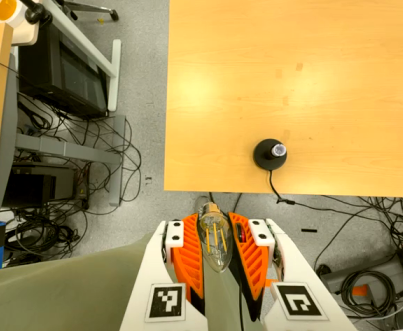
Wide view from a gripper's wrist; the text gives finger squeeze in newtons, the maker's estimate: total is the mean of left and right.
{"total": 18.9, "left": 19.4, "right": 18.4}